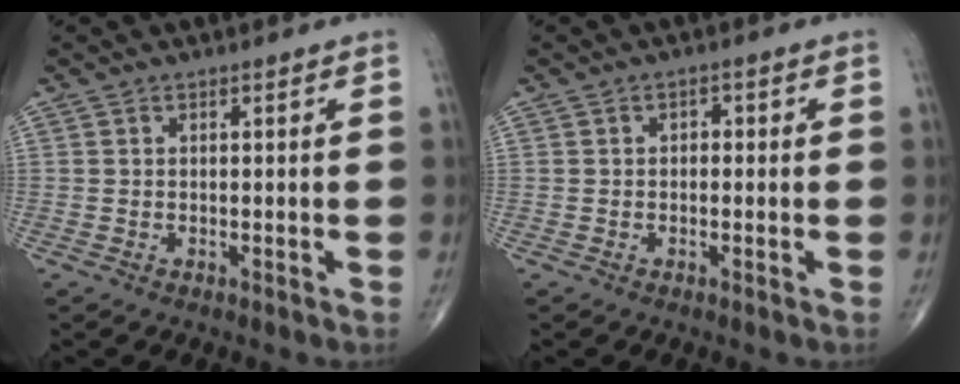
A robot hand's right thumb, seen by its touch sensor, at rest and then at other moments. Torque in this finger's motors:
{"motor_torque": [0.07, -0.42, -0.07, 0.40, 0.01]}